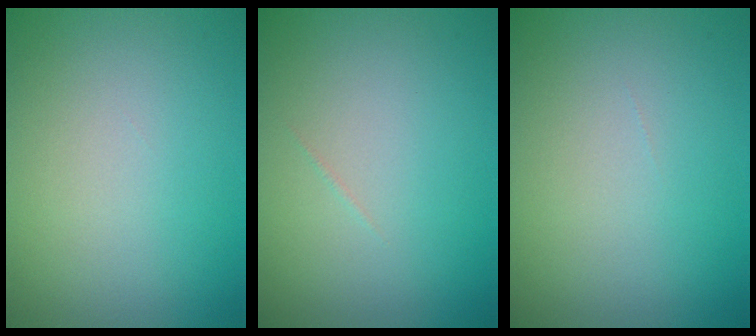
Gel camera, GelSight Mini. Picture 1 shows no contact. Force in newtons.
{"total": 0.0}
{"total": 0.0}